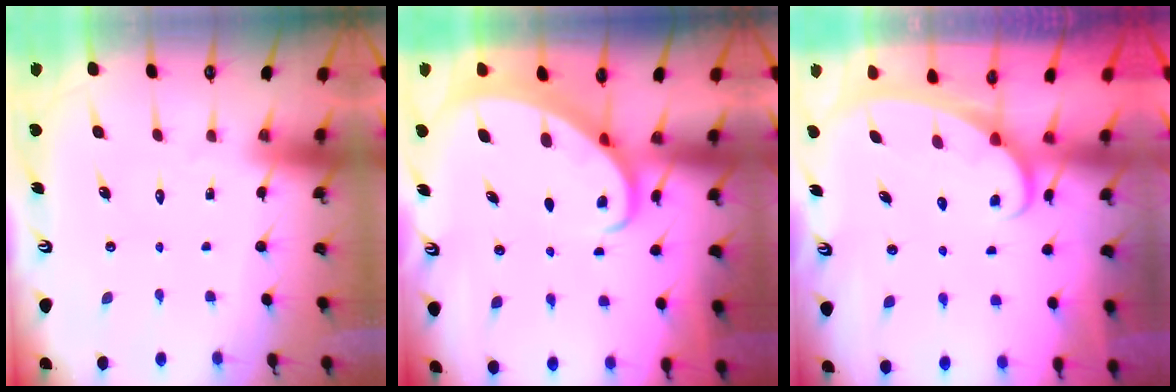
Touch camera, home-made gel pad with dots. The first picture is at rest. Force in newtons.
{"total": 2.8, "press": 2.7, "slide": 0.3}
{"total": 2.5, "press": 2.5, "slide": 0.4}